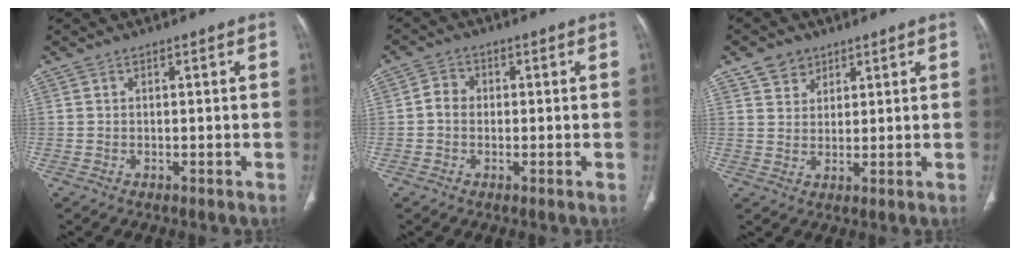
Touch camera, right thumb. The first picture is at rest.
{"total": 3.0, "force": [-0.3, 2.6, 1.5], "torque": [-0.015, 0.011, -0.012]}
{"total": 4.5, "force": [2.8, 3.3, 1.1], "torque": [-0.001, -0.017, 0.052]}